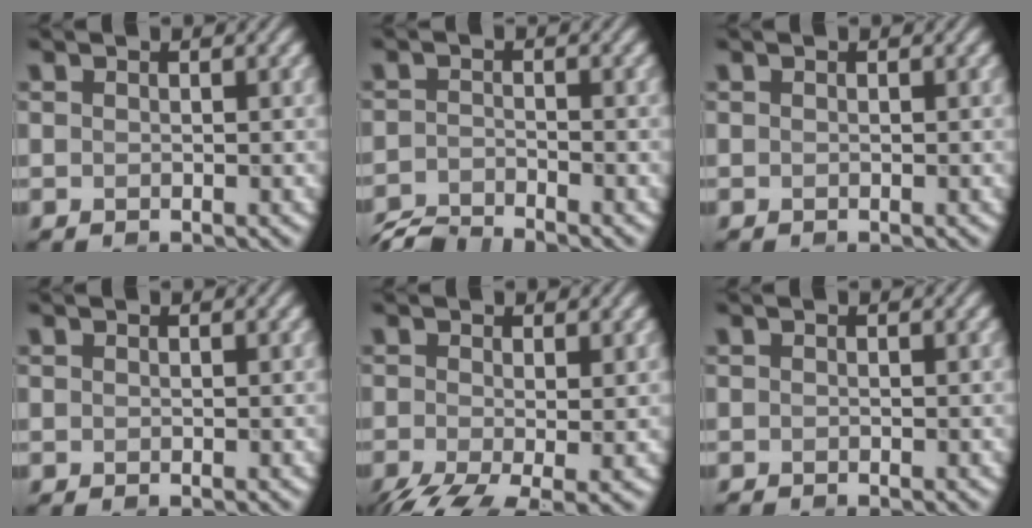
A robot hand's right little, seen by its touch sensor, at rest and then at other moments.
{"total": 3.6, "force": [-3.4, 0.4, 0.9], "torque": [-0.017, -0.009, -0.075]}
{"total": 0.0}
{"total": 0.0}
{"total": 6.0, "force": [-2.7, 2.1, 4.9], "torque": [-0.102, -0.019, -0.044]}
{"total": 0.6, "force": [-0.5, 0.0, 0.2], "torque": [-0.002, -0.005, -0.011]}